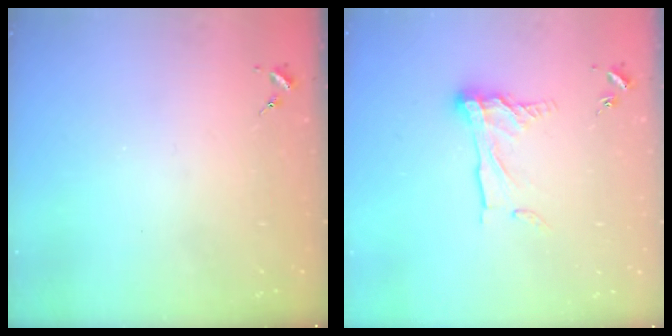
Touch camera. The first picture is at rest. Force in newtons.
{"total": 11.4, "press": 11.4, "slide": 0.9}